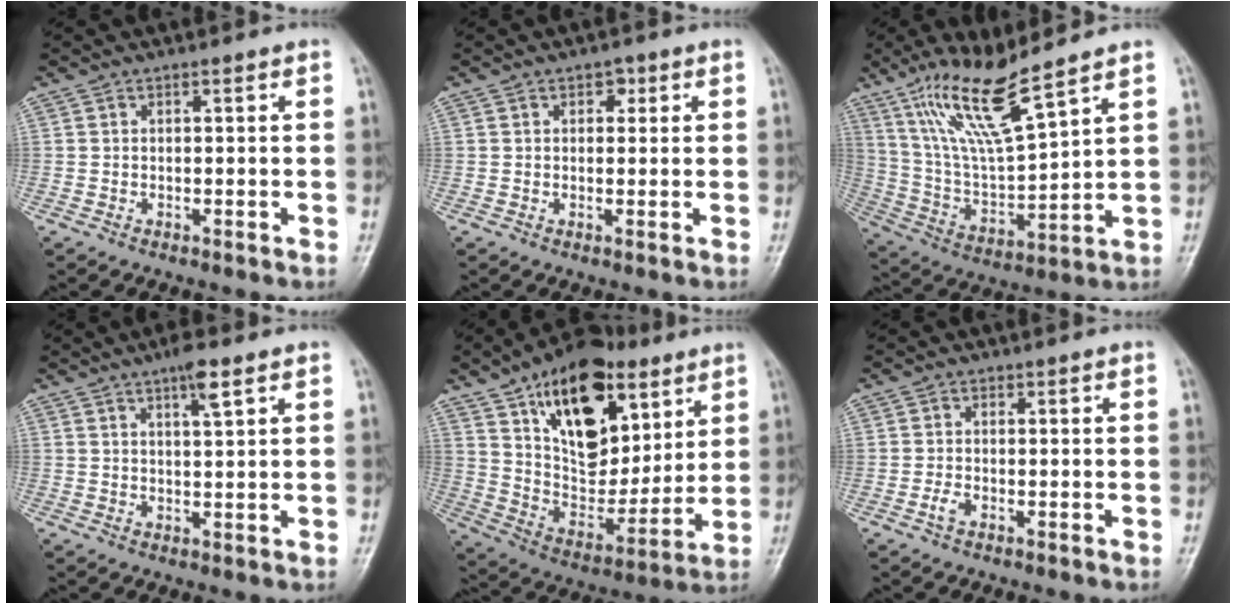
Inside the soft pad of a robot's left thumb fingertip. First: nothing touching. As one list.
[{"total": 2.1, "force": [0.9, 1.5, 1.1], "torque": [0.002, 0.001, 0.006]}, {"total": 14.4, "force": [10.2, 2.1, 10.0], "torque": [-0.185, -0.058, 0.212]}, {"total": 4.3, "force": [2.5, 0.7, 3.4], "torque": [-0.059, -0.007, 0.043]}, {"total": 24.0, "force": [11.8, 13.9, 15.6], "torque": [-0.203, -0.040, 0.201]}, {"total": 1.6, "force": [-0.8, 0.9, 1.0], "torque": [-0.022, 0.002, -0.018]}]